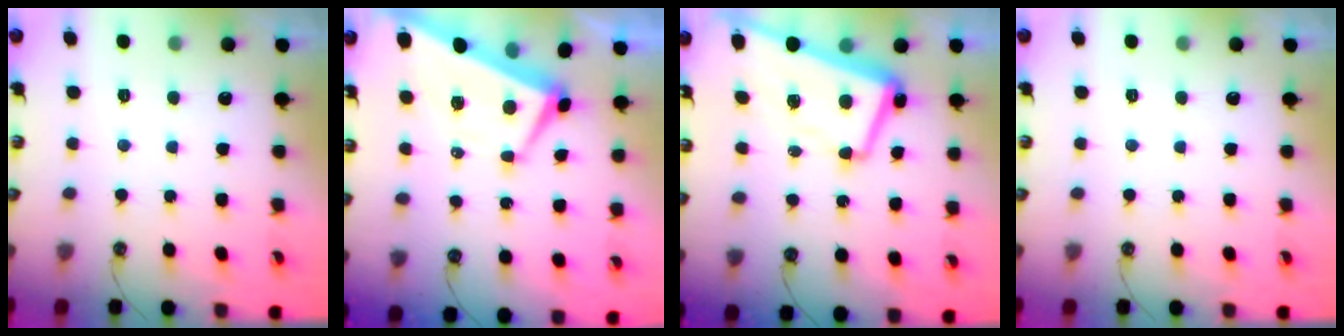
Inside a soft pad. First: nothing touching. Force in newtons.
{"total": 2.1, "press": 1.9, "slide": 0.9}
{"total": 7.2, "press": 7.1, "slide": 1.6}
{"total": 0.0}